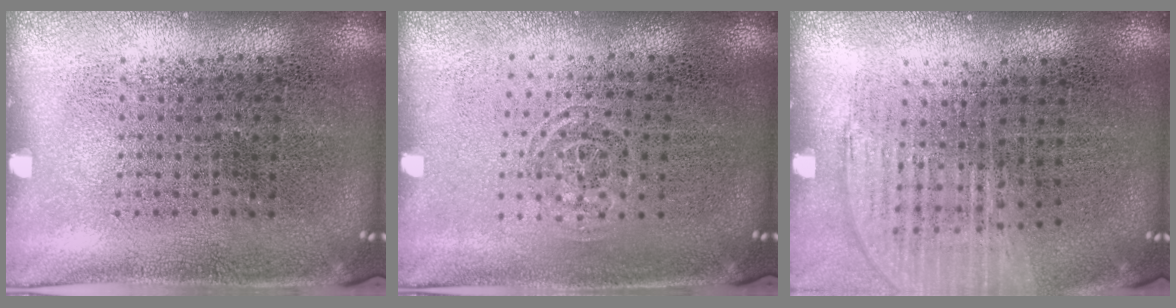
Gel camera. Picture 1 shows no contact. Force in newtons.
{"total": 0.7, "press": 0.5, "slide": 0.6}
{"total": 1.2, "press": 1.1, "slide": 0.4}